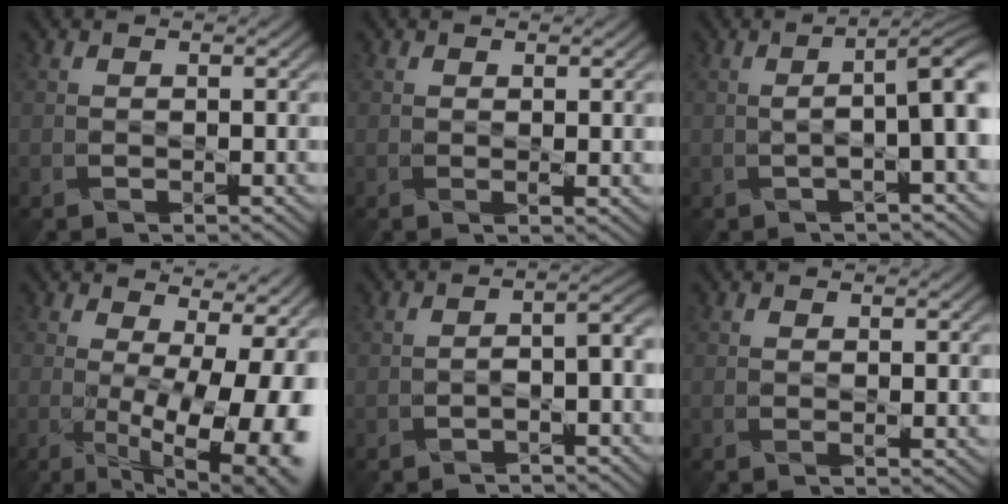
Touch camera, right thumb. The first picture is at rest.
{"total": 1.3, "force": [0.3, 0.4, 1.2], "torque": [-0.026, 0.002, 0.005]}
{"total": 4.7, "force": [0.1, 0.4, 4.6], "torque": [-0.070, 0.013, 0.004]}
{"total": 14.8, "force": [-1.0, 6.9, 13.1], "torque": [-0.169, -0.025, 0.013]}
{"total": 2.8, "force": [-1.8, 0.4, 2.1], "torque": [-0.033, 0.012, -0.033]}
{"total": 1.0, "force": [0.1, 0.4, 0.9], "torque": [-0.019, 0.002, 0.002]}